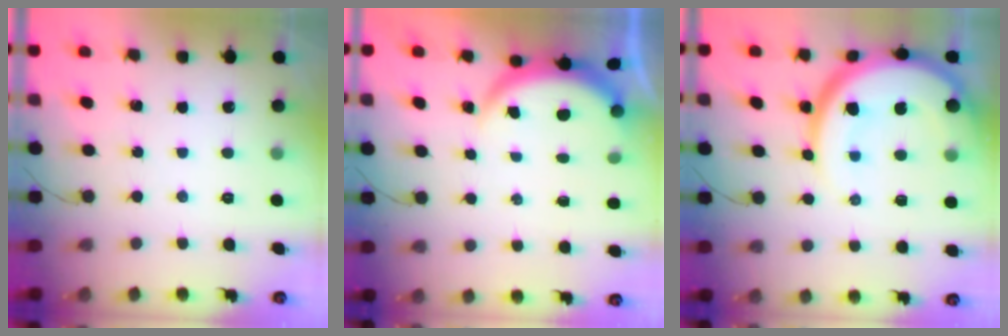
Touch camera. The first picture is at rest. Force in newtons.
{"total": 3.9, "press": 3.9, "slide": 0.2}
{"total": 18.0, "press": 18.0, "slide": 1.4}